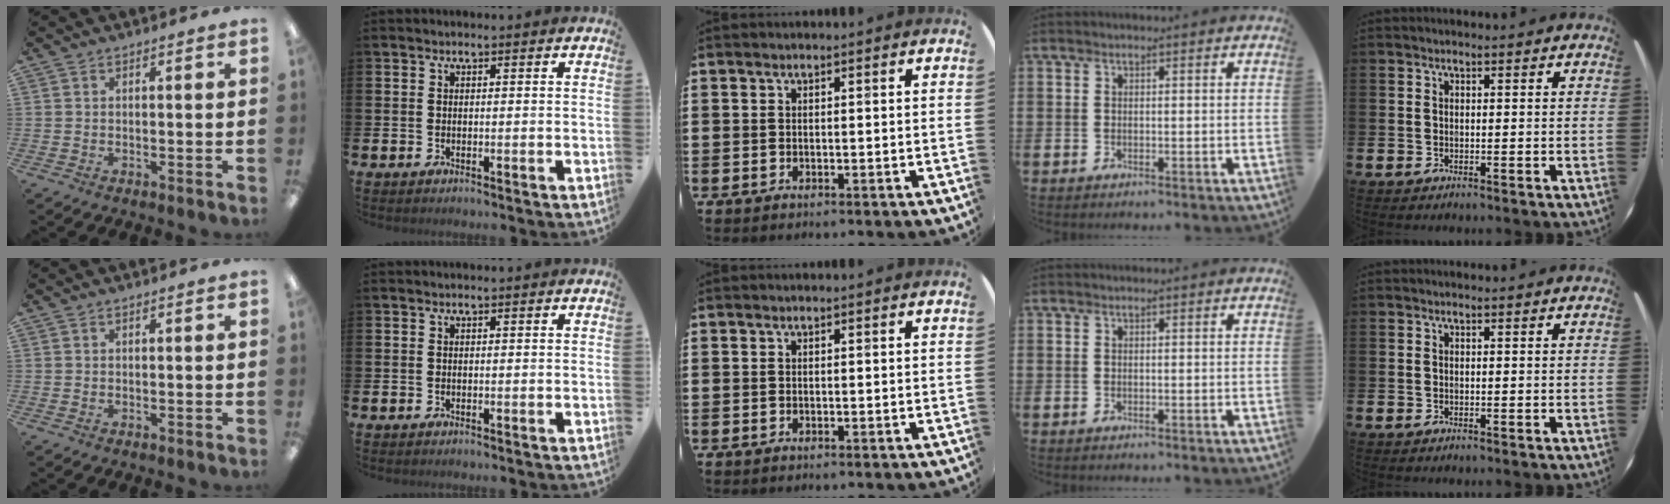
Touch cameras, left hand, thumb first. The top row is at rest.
{}